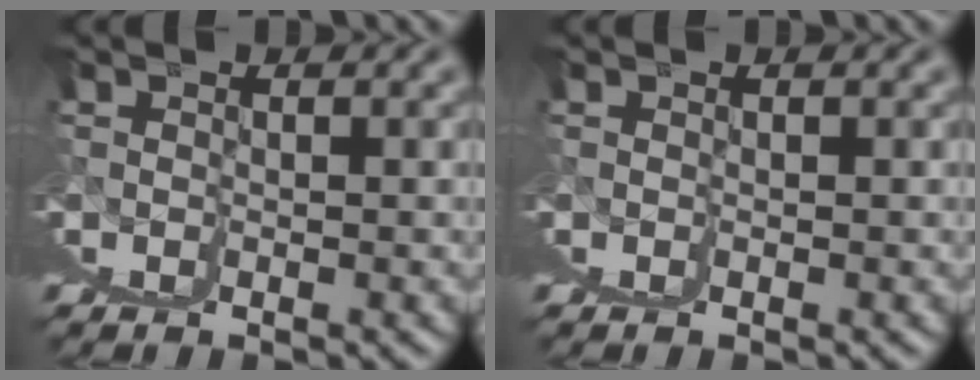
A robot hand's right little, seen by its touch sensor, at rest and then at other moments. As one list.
[{"total": 0.0}]